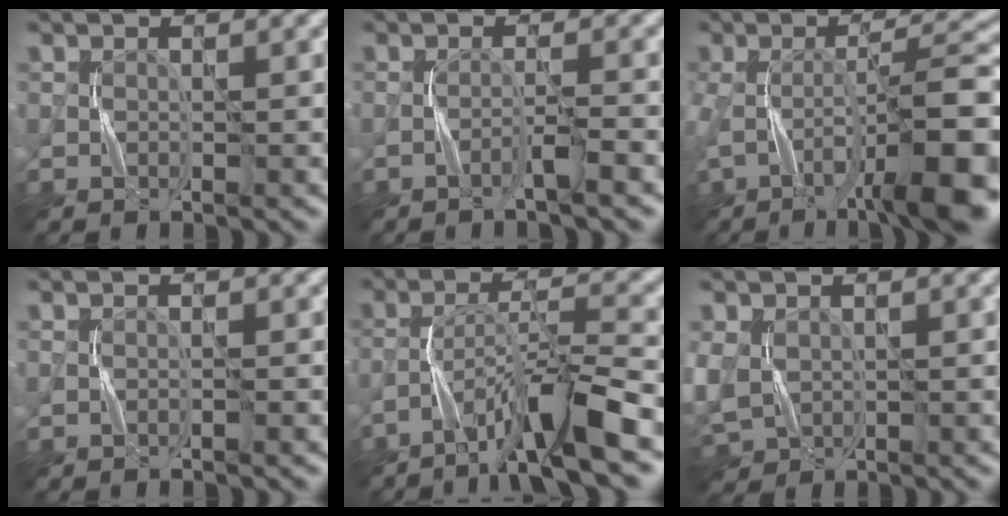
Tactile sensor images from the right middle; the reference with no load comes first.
{"total": 1.9, "force": [-1.2, 0.0, 1.5], "torque": [-0.018, 0.009, -0.033]}
{"total": 11.5, "force": [-3.8, 3.2, 10.3], "torque": [-0.156, 0.004, -0.061]}
{"total": 0.0}
{"total": 7.9, "force": [-4.9, 0.9, 6.1], "torque": [-0.103, 0.013, -0.087]}
{"total": 4.2, "force": [0.1, 3.2, 2.6], "torque": [-0.073, -0.003, 0.000]}